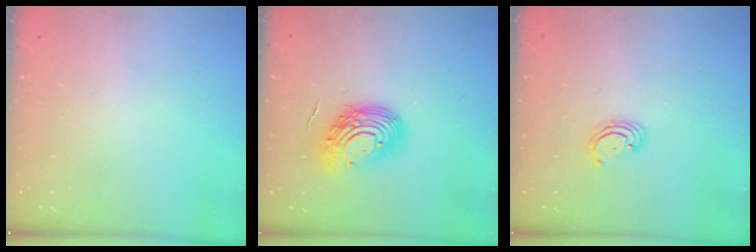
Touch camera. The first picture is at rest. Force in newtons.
{"total": 14.8, "press": 14.7, "slide": 1.5}
{"total": 3.2, "press": 3.2, "slide": 0.3}